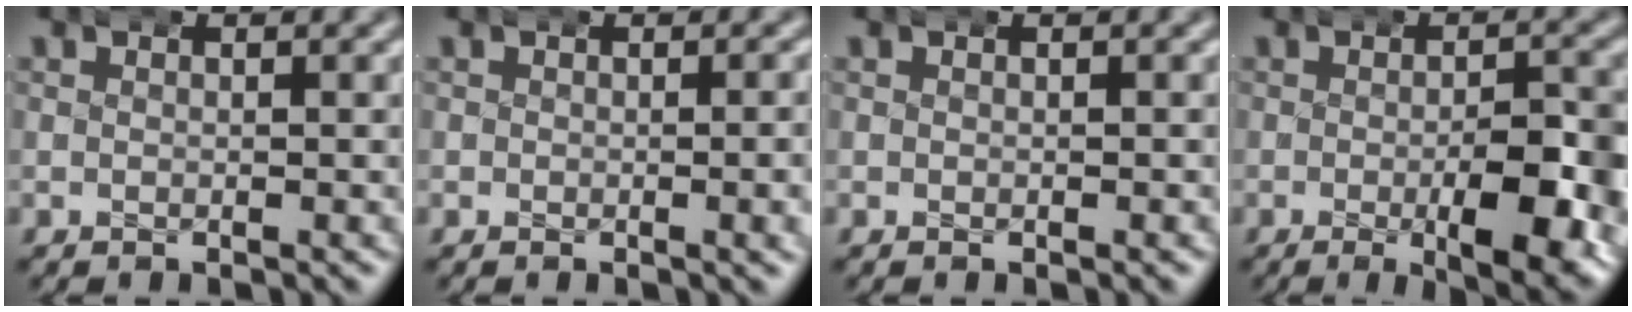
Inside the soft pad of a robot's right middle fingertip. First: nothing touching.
{"total": 0.9, "force": [0.1, 0.1, 0.9], "torque": [-0.013, 0.007, -0.001]}
{"total": 0.0}
{"total": 8.6, "force": [-2.0, 3.2, 7.8], "torque": [-0.100, -0.019, -0.022]}